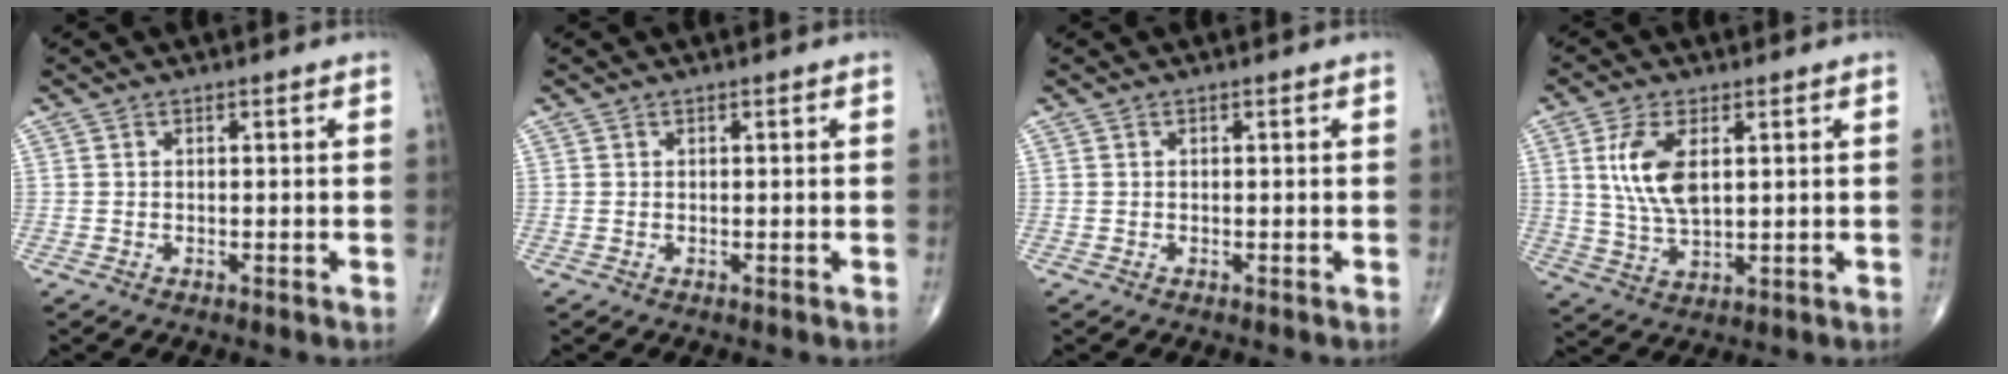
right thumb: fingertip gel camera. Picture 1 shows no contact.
{"total": 0.0}
{"total": 0.0}
{"total": 9.5, "force": [2.4, 4.6, 8.0], "torque": [-0.160, -0.016, 0.049]}